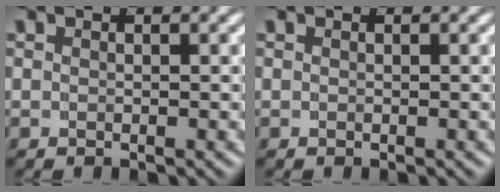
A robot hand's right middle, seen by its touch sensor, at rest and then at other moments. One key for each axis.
{"total": 0.0}